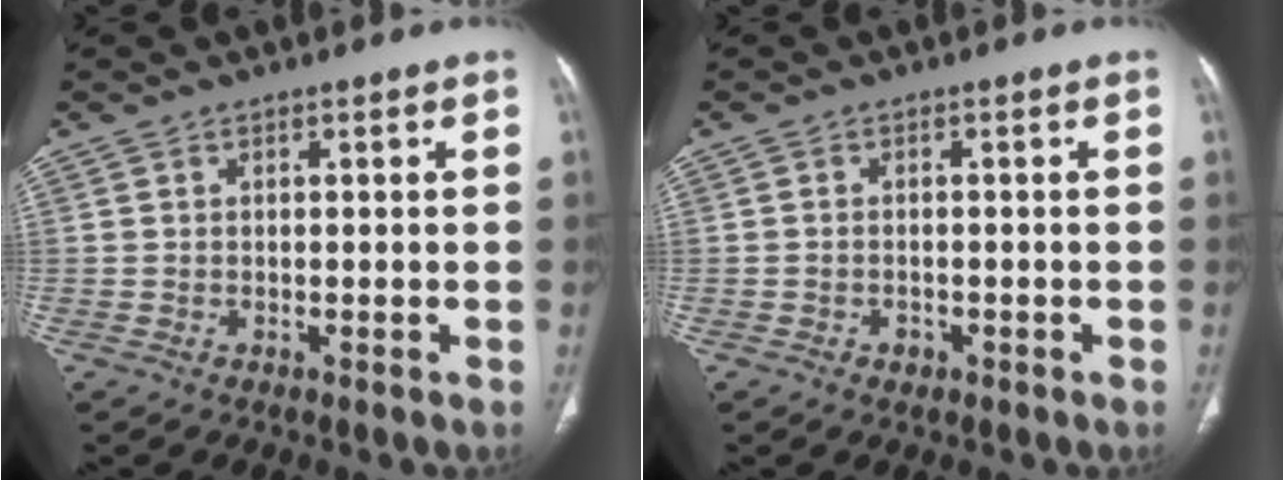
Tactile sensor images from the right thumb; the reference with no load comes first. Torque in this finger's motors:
{"motor_torque": [-0.26, 0.09, -0.06, 0.35, -0.01]}